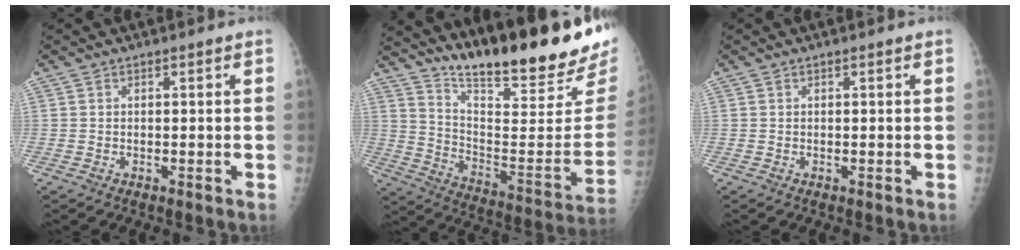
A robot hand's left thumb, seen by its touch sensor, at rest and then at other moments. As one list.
[{"total": 26.2, "force": [21.6, 3.3, 14.5], "torque": [-0.201, -0.149, 0.322]}, {"total": 0.0}]